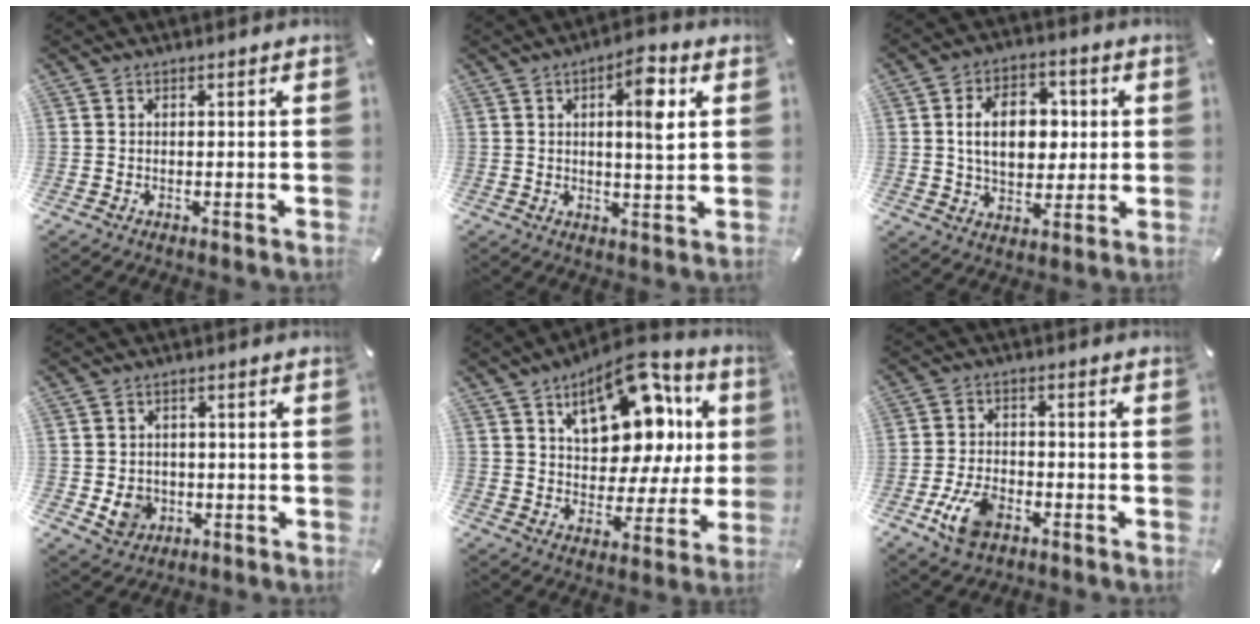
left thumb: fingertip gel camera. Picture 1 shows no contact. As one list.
[{"total": 8.2, "force": [3.1, 2.8, 7.1], "torque": [-0.097, -0.013, 0.042]}, {"total": 12.9, "force": [1.6, 9.0, 9.0], "torque": [-0.152, 0.008, 0.026]}, {"total": 5.9, "force": [-0.6, 5.5, 2.0], "torque": [-0.024, 0.003, -0.008]}, {"total": 19.8, "force": [9.7, 11.5, 12.9], "torque": [-0.180, -0.056, 0.165]}, {"total": 8.8, "force": [-4.1, 5.3, 5.6], "torque": [-0.131, 0.009, -0.076]}]